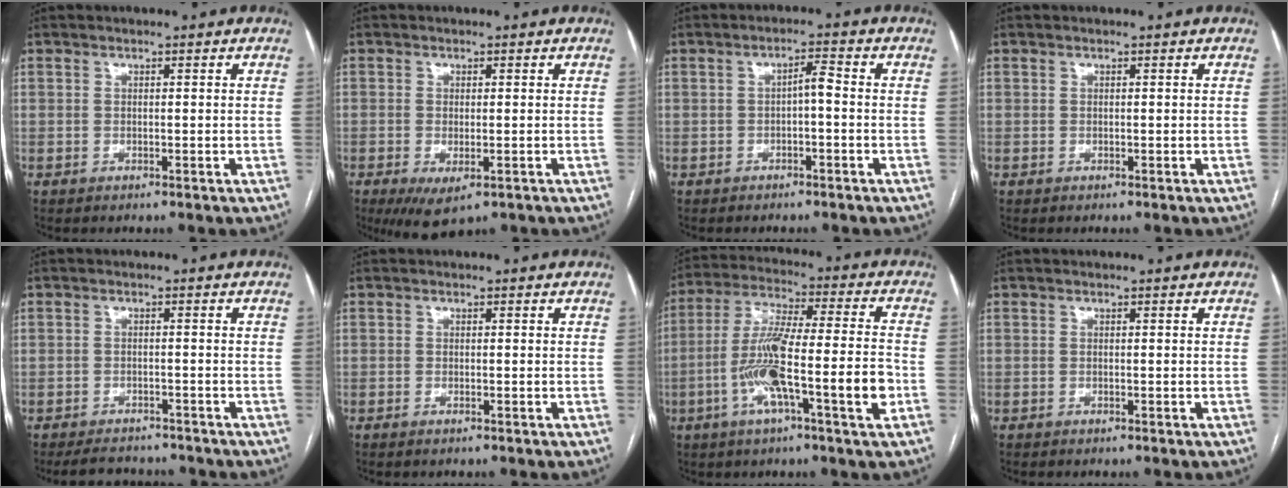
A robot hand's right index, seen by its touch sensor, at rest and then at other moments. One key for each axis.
{"total": 5.7, "fx": -2.9, "fy": 2.2, "fz": 4.4, "tx": -0.073, "ty": -0.016, "tz": -0.039}
{"total": 2.5, "fx": -0.5, "fy": 0.5, "fz": 2.4, "tx": -0.039, "ty": 0.009, "tz": -0.007}
{"total": 0.0}
{"total": 5.7, "fx": -5.2, "fy": 2.1, "fz": 0.8, "tx": -0.008, "ty": -0.002, "tz": -0.074}
{"total": 0.5, "fx": -0.4, "fy": 0.0, "fz": 0.4, "tx": -0.008, "ty": -0.001, "tz": -0.007}
{"total": 15.4, "fx": -4.5, "fy": 0.8, "fz": 14.7, "tx": -0.270, "ty": 0.005, "tz": -0.083}
{"total": 0.0}